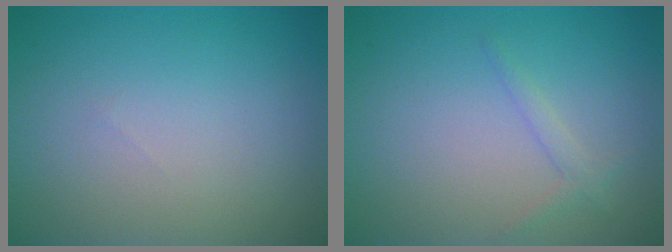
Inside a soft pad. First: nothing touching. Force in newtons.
{"total": 1.1, "press": 1.1, "slide": 0.1}